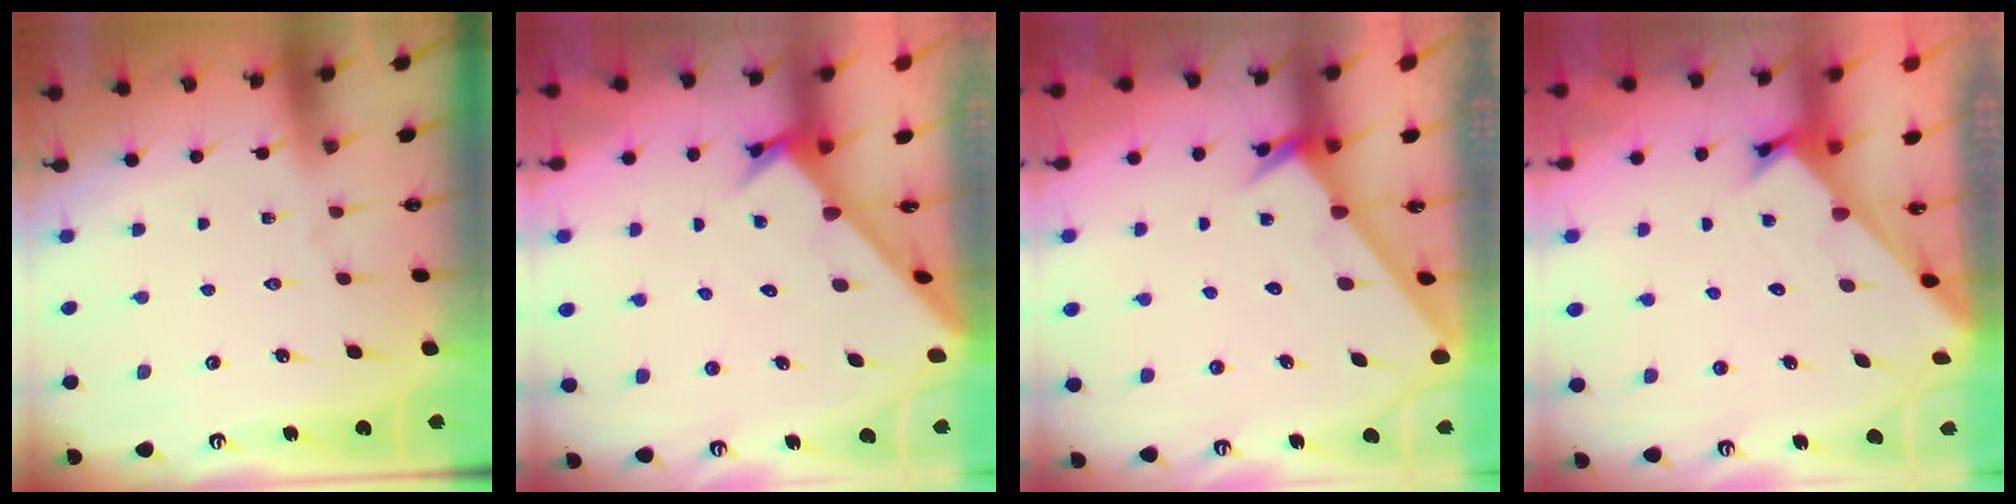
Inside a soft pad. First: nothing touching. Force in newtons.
{"total": 2.8, "press": 2.8, "slide": 0.3}
{"total": 2.5, "press": 2.5, "slide": 0.1}
{"total": 2.5, "press": 2.4, "slide": 0.2}